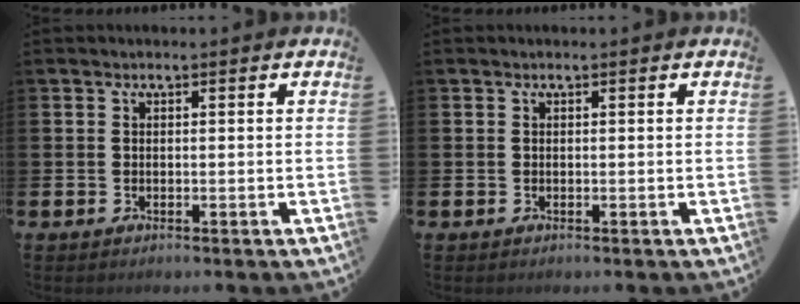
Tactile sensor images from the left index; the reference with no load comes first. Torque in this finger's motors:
{"motor_torque": [0.18, 0.10, 0.02, -0.01]}